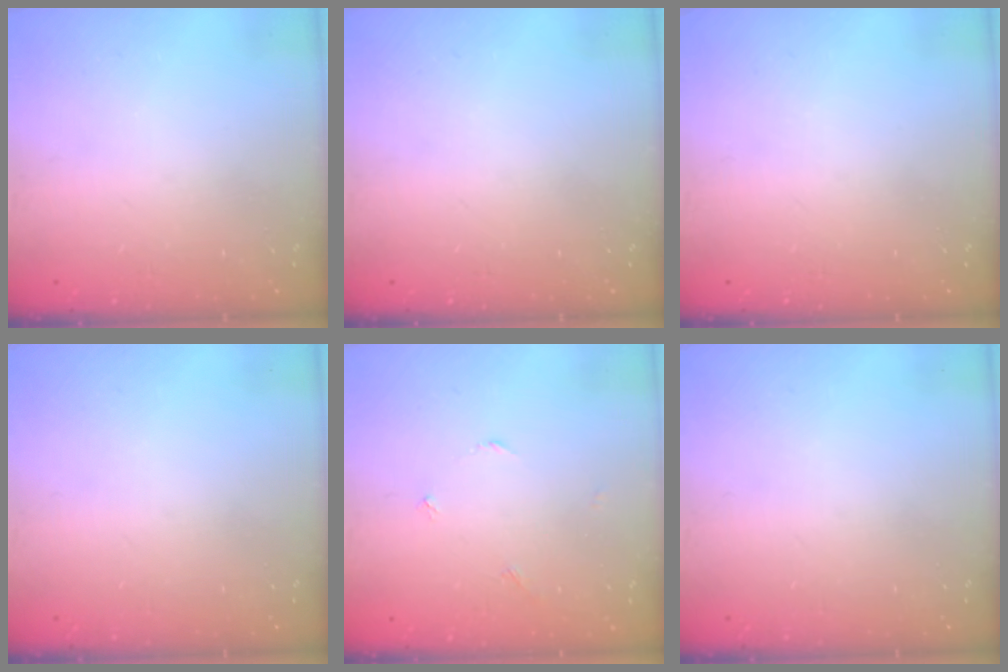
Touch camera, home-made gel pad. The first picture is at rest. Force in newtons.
{"total": 0.0}
{"total": 0.0}
{"total": 0.0}
{"total": 1.5, "press": 1.5, "slide": 0.2}
{"total": 0.0}